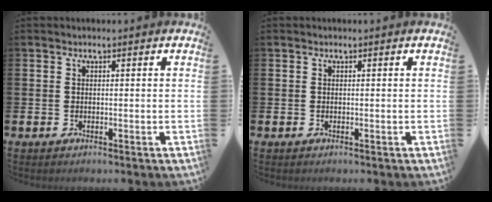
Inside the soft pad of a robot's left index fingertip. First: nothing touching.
{"total": 0.0}